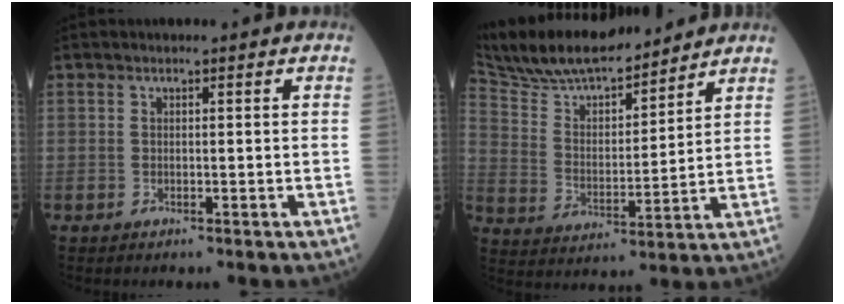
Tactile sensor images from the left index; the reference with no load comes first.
{"total": 17.5, "force": [15.4, 3.9, 7.3], "torque": [-0.137, 0.016, 0.277]}